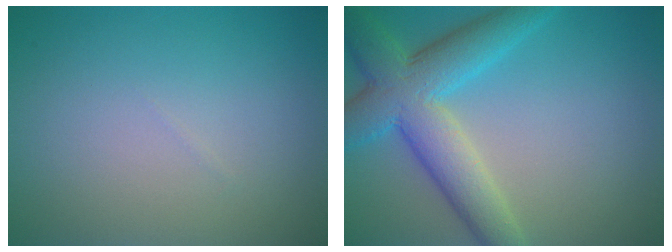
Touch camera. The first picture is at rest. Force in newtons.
{"total": 7.6, "press": 7.6, "slide": 0.1}